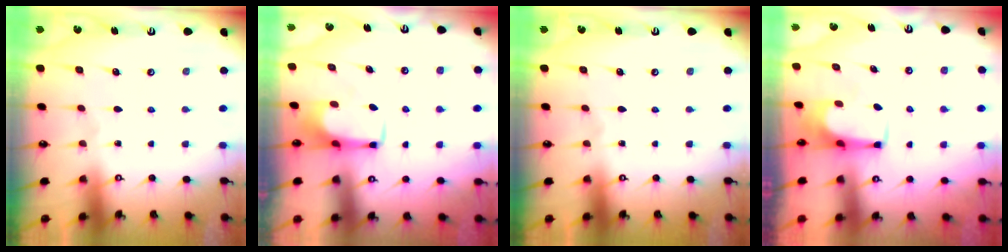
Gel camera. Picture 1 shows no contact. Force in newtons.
{"total": 0.6, "press": 0.5, "slide": 0.2}
{"total": 0.0}
{"total": 1.5, "press": 1.4, "slide": 0.2}